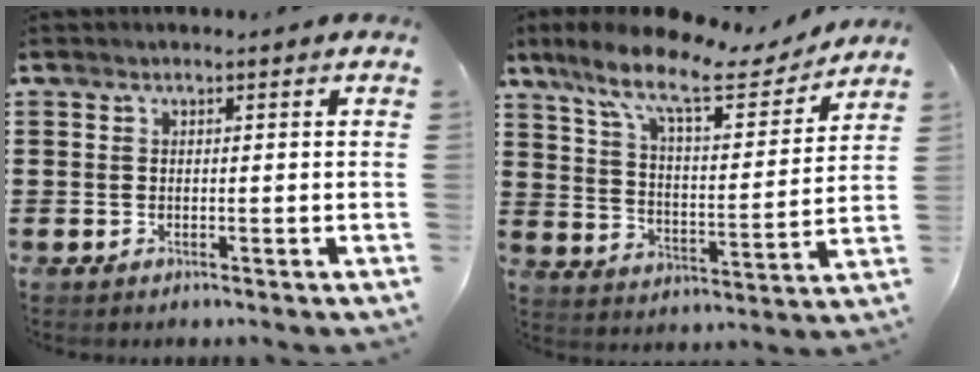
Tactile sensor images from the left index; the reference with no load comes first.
{"total": 11.6, "force": [8.9, 2.2, 7.1], "torque": [-0.161, -0.046, 0.148]}